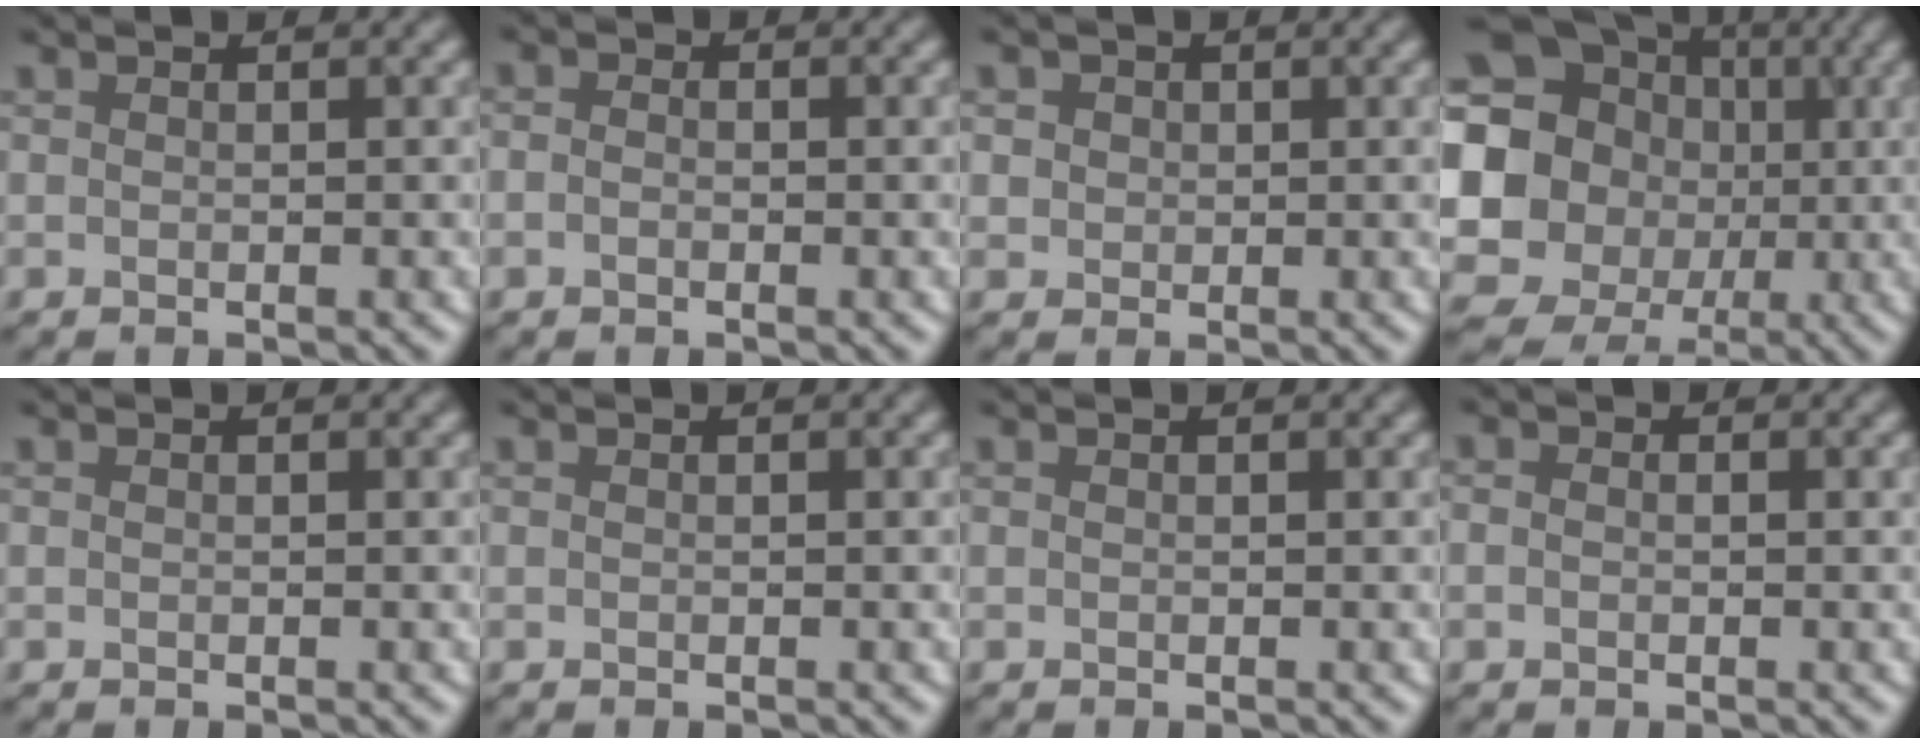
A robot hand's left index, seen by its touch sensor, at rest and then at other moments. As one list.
[{"total": 1.2, "force": [-0.1, 0.9, 0.7], "torque": [-0.009, -0.003, -0.017]}, {"total": 2.6, "force": [1.1, 2.1, 1.1], "torque": [-0.022, 0.008, 0.019]}, {"total": 16.8, "force": [0.6, 15.4, 6.8], "torque": [-0.147, -0.006, -0.017]}, {"total": 0.0}, {"total": 0.0}, {"total": 0.0}, {"total": 0.9, "force": [0.0, 0.8, 0.5], "torque": [-0.008, -0.001, -0.007]}]